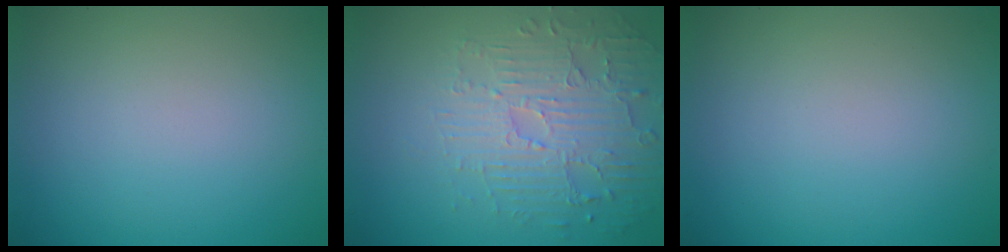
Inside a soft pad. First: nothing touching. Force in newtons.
{"total": 4.7, "press": 3.7, "slide": 2.9}
{"total": 0.0}